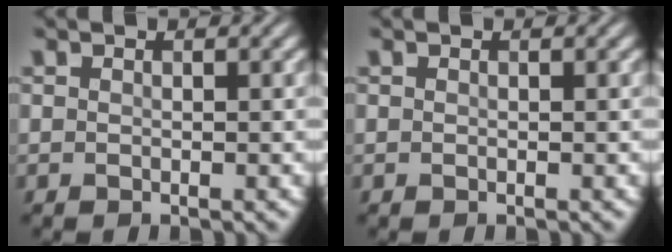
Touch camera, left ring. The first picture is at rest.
{"total": 0.0}